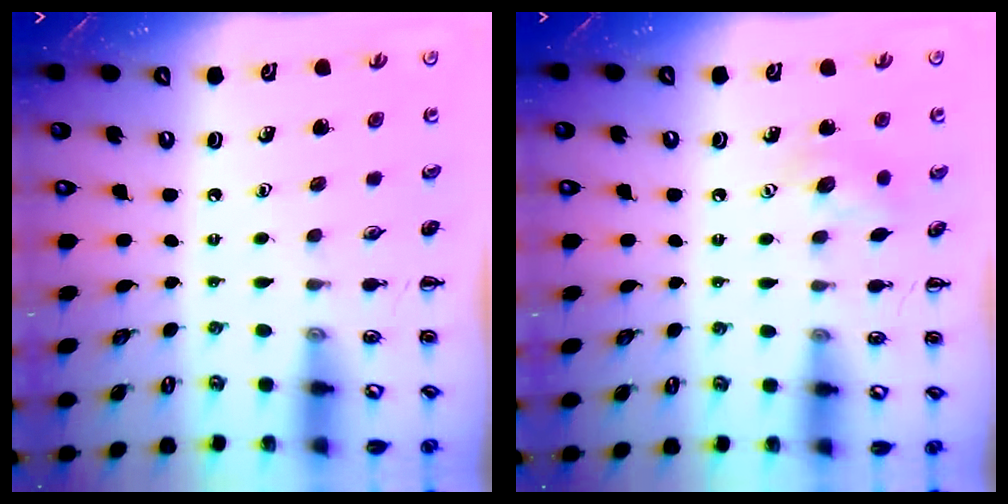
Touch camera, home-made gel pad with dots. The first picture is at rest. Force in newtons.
{"total": 7.7, "press": 7.7, "slide": 1.1}